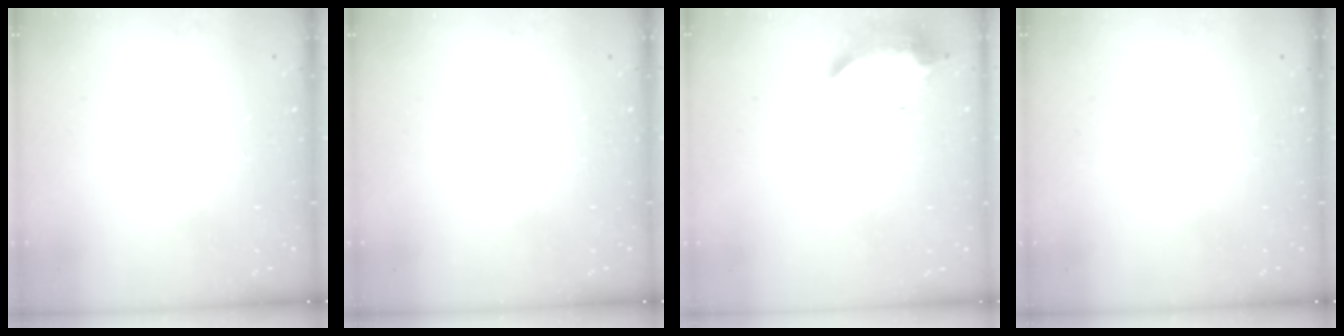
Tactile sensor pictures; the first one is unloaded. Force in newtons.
{"total": 0.0}
{"total": 9.3, "press": 9.3, "slide": 0.8}
{"total": 0.0}